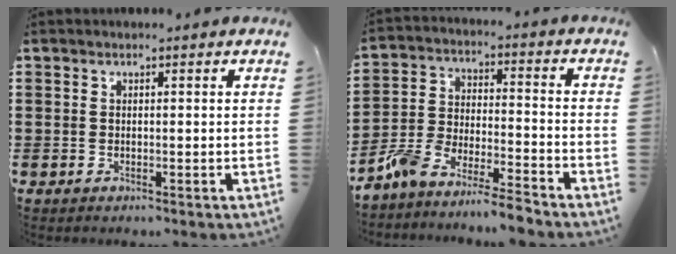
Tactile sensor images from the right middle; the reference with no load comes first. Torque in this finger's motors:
{"motor_torque": [1.02, -1.12, 0.27, 0.10]}